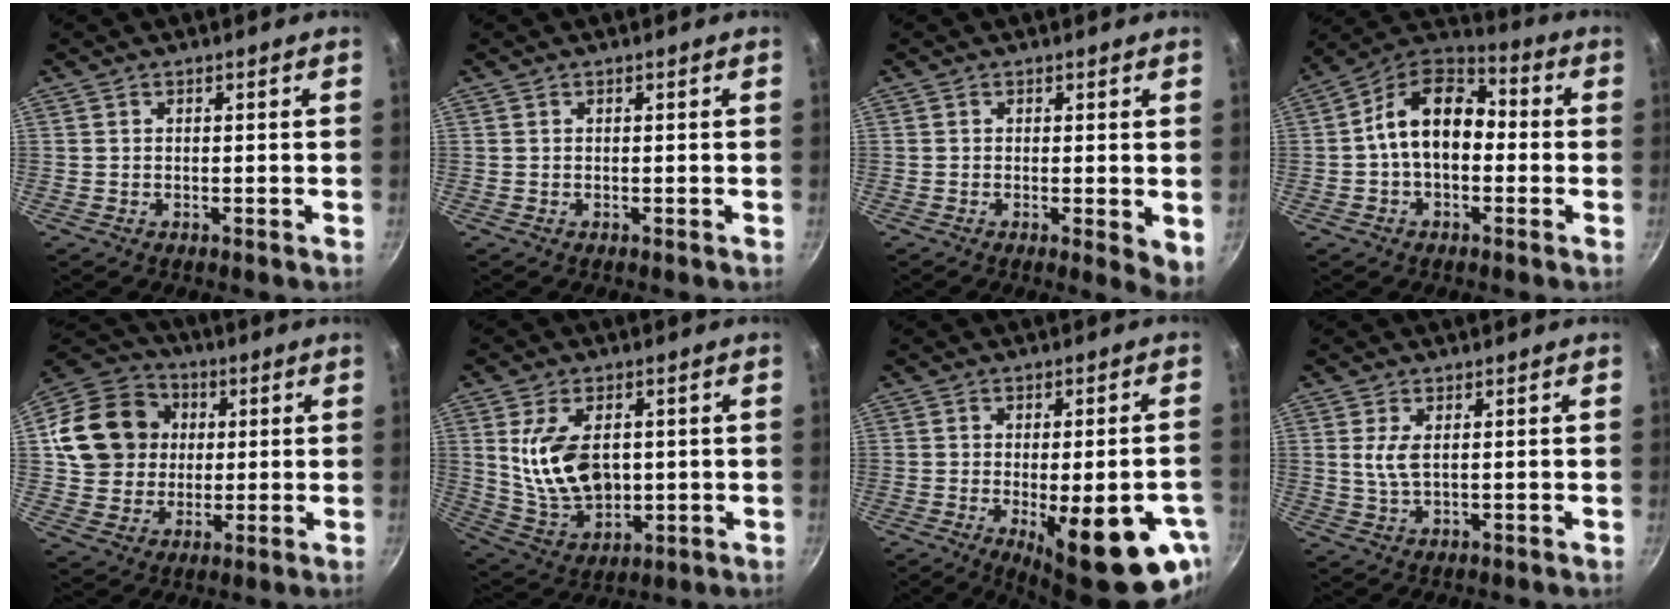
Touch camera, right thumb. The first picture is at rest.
{"total": 0.0}
{"total": 4.2, "force": [-0.2, 1.4, 4.0], "torque": [-0.051, -0.013, -0.004]}
{"total": 14.3, "force": [-0.3, 9.6, 10.6], "torque": [-0.141, 0.045, -0.028]}
{"total": 16.4, "force": [2.8, 14.4, 7.3], "torque": [-0.116, 0.023, 0.047]}
{"total": 13.6, "force": [1.7, 8.5, 10.4], "torque": [-0.172, -0.020, 0.047]}
{"total": 18.5, "force": [-6.6, 5.9, 16.2], "torque": [-0.185, -0.001, -0.075]}
{"total": 3.5, "force": [0.8, 1.5, 3.1], "torque": [-0.064, -0.006, 0.019]}